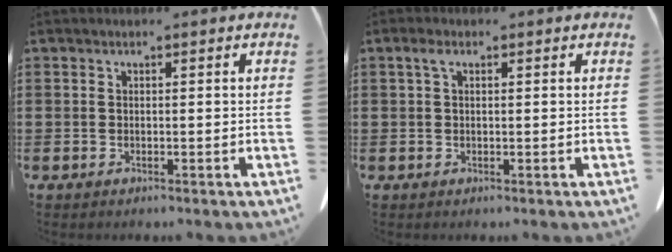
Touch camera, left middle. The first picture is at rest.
{"total": 1.8, "force": [0.5, 0.7, 1.5], "torque": [-0.034, 0.006, 0.008]}